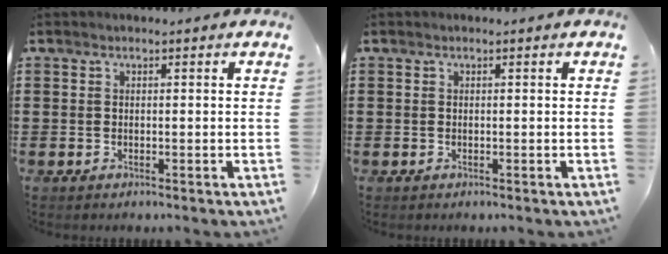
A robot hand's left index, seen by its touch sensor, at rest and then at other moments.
{"total": 0.0}